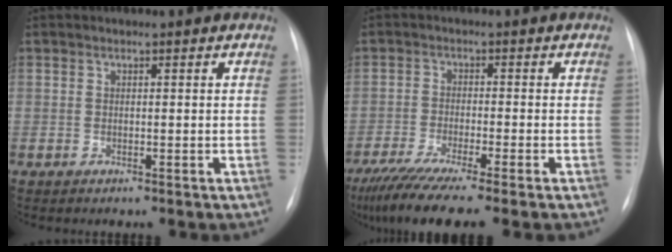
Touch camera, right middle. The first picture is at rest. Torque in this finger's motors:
{"motor_torque": [1.15, -0.99, 0.25, 0.08]}